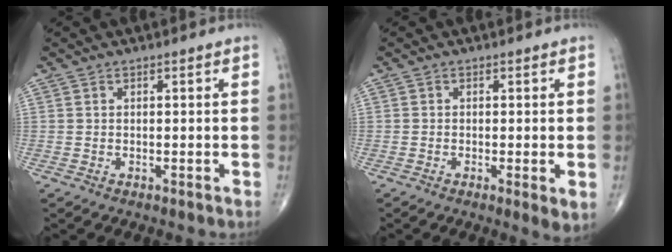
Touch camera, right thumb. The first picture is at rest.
{"total": 3.1, "force": [-0.6, 0.6, 3.0], "torque": [-0.053, -0.012, -0.014]}